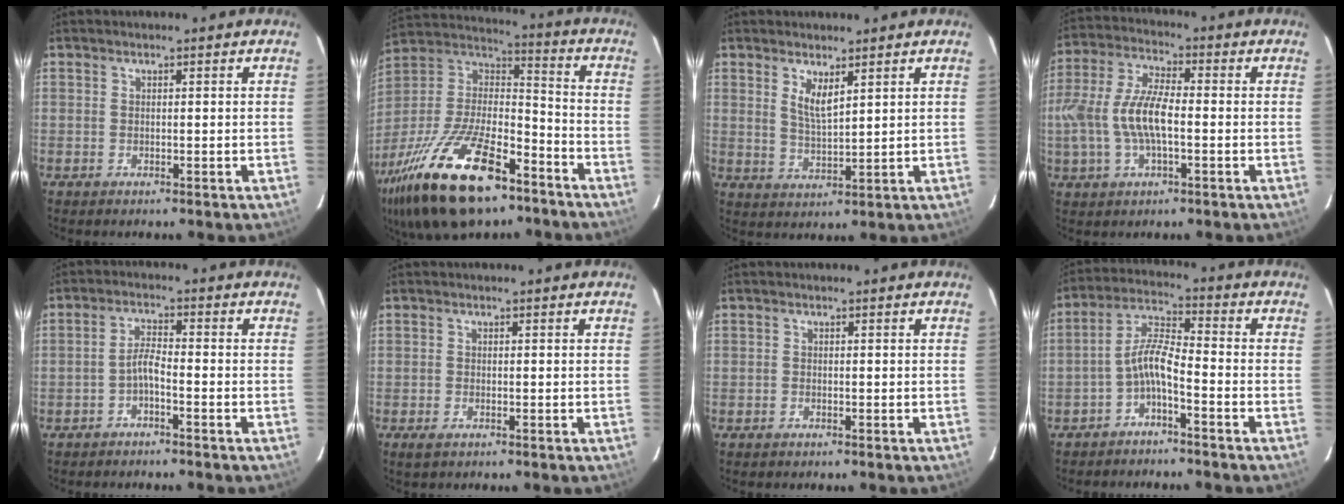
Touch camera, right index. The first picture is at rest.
{"total": 28.5, "force": [-17.6, 11.6, 19.3], "torque": [-0.391, -0.024, -0.295]}
{"total": 4.4, "force": [2.4, 1.2, 3.4], "torque": [-0.064, -0.009, 0.046]}
{"total": 12.1, "force": [-1.8, 4.9, 10.9], "torque": [-0.235, 0.007, -0.033]}
{"total": 2.7, "force": [-1.9, 0.3, 2.0], "torque": [-0.048, 0.010, -0.037]}
{"total": 1.6, "force": [-1.1, 0.7, 1.0], "torque": [-0.021, -0.005, -0.021]}
{"total": 0.6, "force": [-0.5, 0.3, 0.0], "torque": [-0.002, 0.002, -0.010]}
{"total": 5.8, "force": [-3.3, 1.1, 4.7], "torque": [-0.112, 0.018, -0.064]}